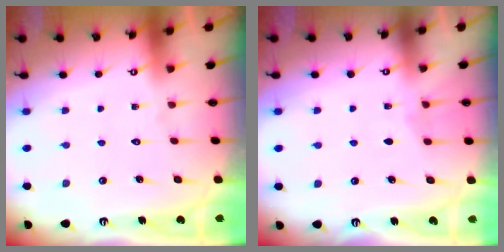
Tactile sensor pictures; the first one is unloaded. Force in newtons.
{"total": 2.1, "press": 2.1, "slide": 0.3}